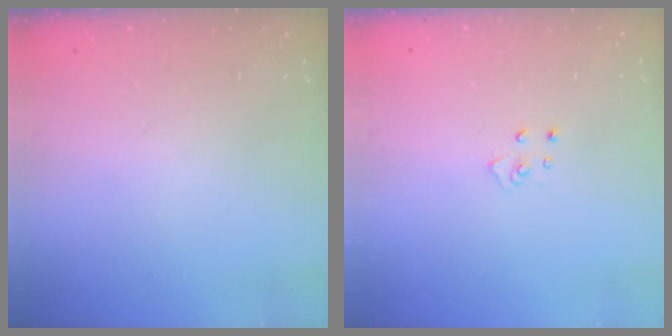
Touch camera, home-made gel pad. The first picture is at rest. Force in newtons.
{"total": 3.9, "press": 3.8, "slide": 0.4}